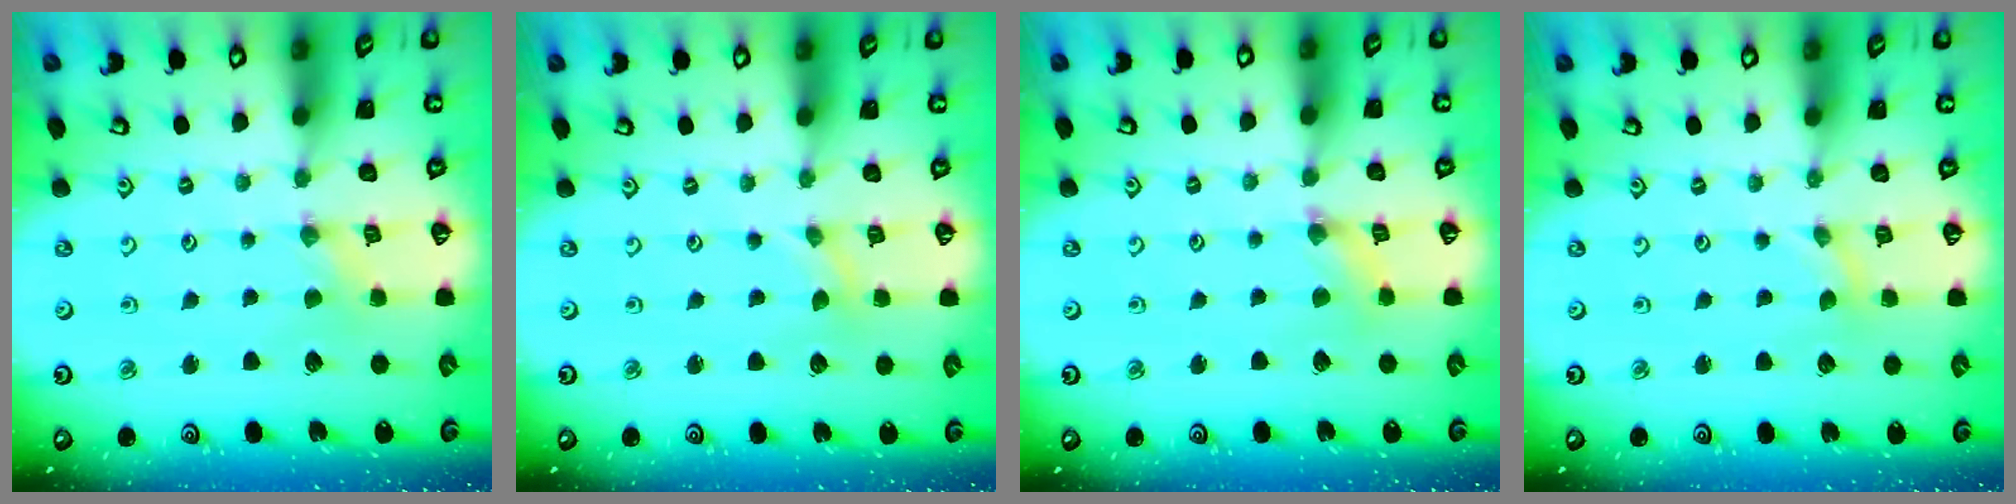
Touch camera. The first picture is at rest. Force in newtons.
{"total": 0.0}
{"total": 1.5, "press": 1.4, "slide": 0.3}
{"total": 0.0}